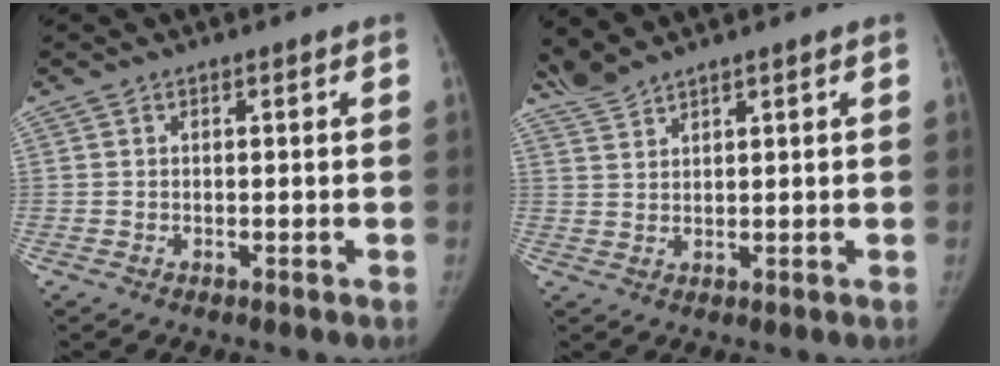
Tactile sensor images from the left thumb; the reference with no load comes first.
{"total": 3.1, "force": [3.1, -0.4, 0.4], "torque": [-0.017, -0.003, 0.074]}